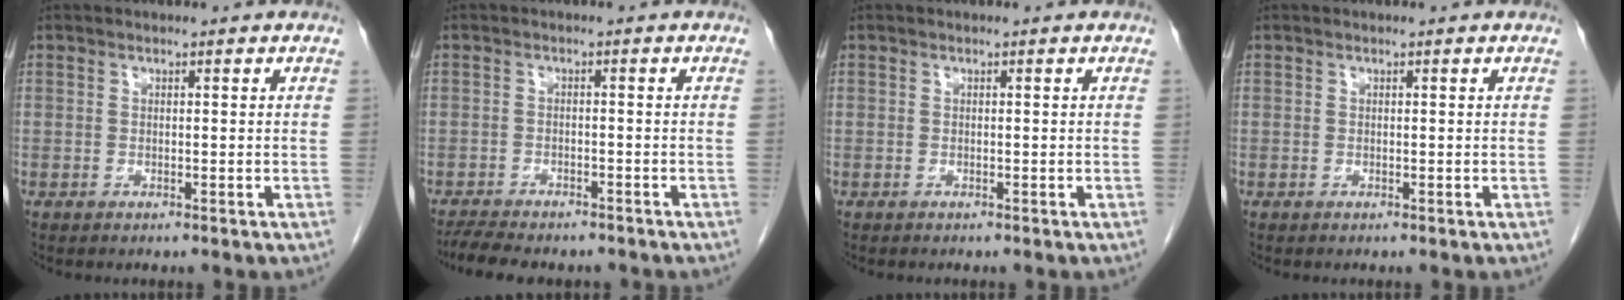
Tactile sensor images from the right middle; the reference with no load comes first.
{"total": 9.1, "force": [-7.9, 2.3, 3.7], "torque": [-0.060, -0.004, -0.114]}
{"total": 0.0}
{"total": 0.0}